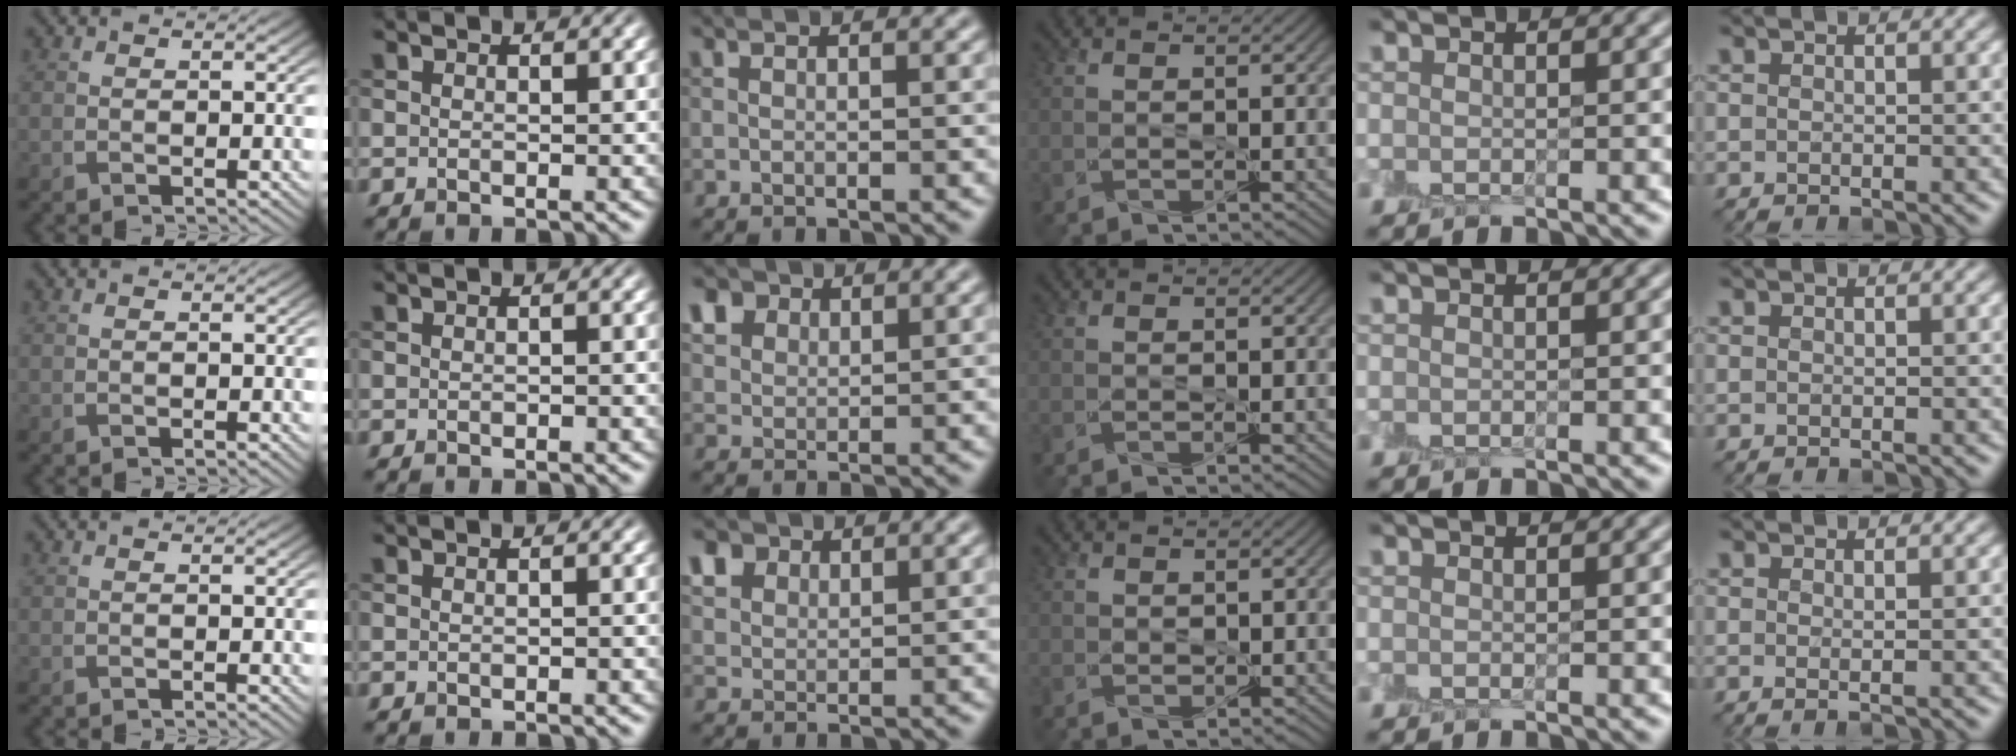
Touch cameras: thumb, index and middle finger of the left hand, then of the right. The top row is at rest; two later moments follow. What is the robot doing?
{"motion": "peel", "object": "lint roller sheet"}